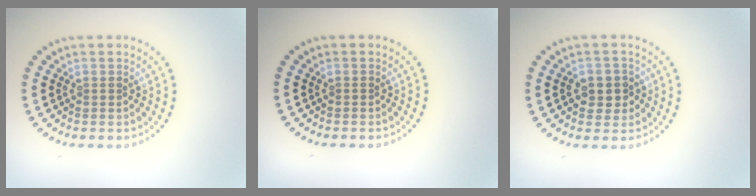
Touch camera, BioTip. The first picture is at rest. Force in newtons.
{"total": 0.0}
{"total": 2.2, "press": 2.2, "slide": 0.2}